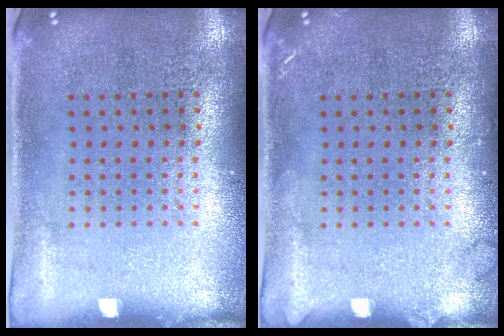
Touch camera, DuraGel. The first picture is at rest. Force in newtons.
{"total": 0.8, "press": 0.8, "slide": 0.1}